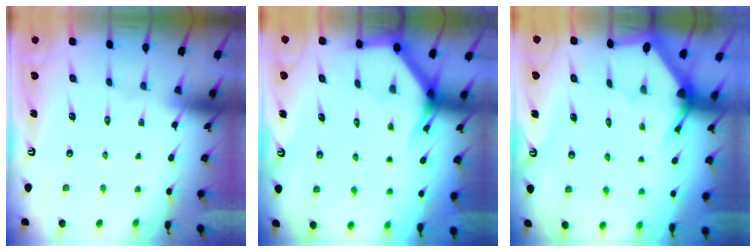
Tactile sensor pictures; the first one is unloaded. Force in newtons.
{"total": 3.6, "press": 3.6, "slide": 0.3}
{"total": 3.0, "press": 3.0, "slide": 0.2}